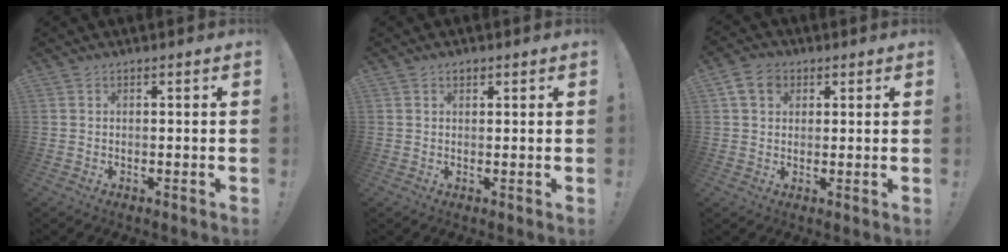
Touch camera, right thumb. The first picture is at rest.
{"total": 1.2, "force": [0.7, 0.7, 0.5], "torque": [-0.005, -0.002, 0.013]}
{"total": 6.5, "force": [2.8, 4.9, 3.1], "torque": [-0.048, 0.000, 0.055]}